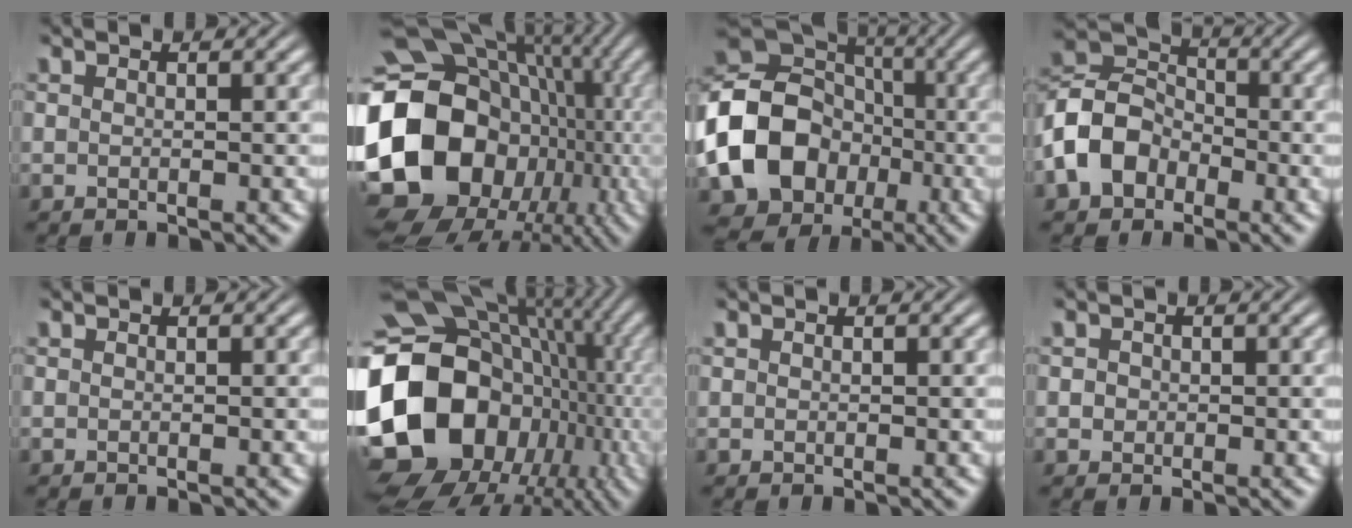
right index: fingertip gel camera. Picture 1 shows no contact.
{"total": 21.9, "force": [-3.0, 16.8, 13.9], "torque": [-0.283, -0.069, -0.029]}
{"total": 19.3, "force": [-3.7, 16.5, 9.3], "torque": [-0.230, -0.077, -0.045]}
{"total": 8.6, "force": [-0.9, 7.4, 4.4], "torque": [-0.118, -0.023, -0.014]}
{"total": 0.0}
{"total": 24.5, "force": [-2.9, 18.3, 16.0], "torque": [-0.307, -0.072, -0.027]}
{"total": 0.0}
{"total": 1.3, "force": [-0.2, 1.2, 0.2], "torque": [-0.014, -0.008, 0.000]}